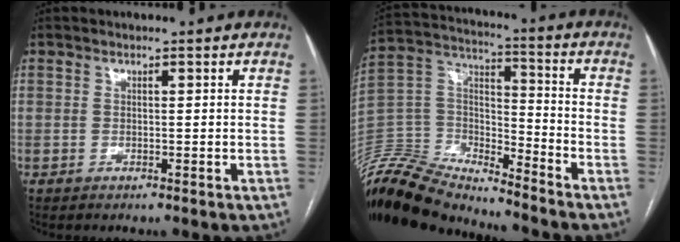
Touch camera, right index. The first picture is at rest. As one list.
[{"total": 20.9, "force": [-19.7, 4.8, 5.4], "torque": [-0.130, 0.030, -0.344]}]